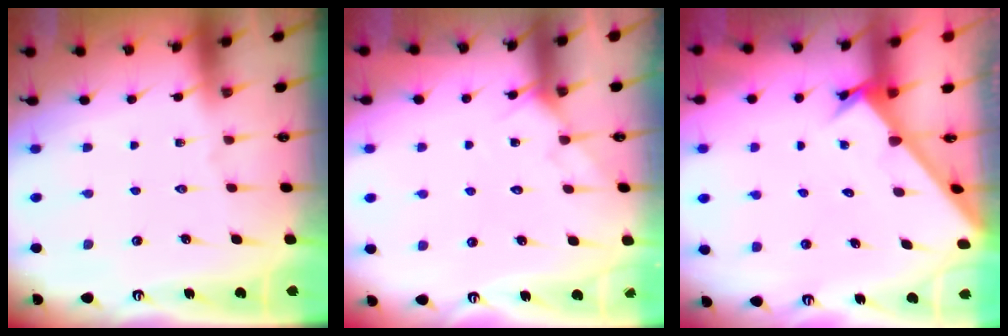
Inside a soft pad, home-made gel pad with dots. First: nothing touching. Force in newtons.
{"total": 5.2, "press": 5.2, "slide": 0.5}
{"total": 2.5, "press": 2.5, "slide": 0.1}